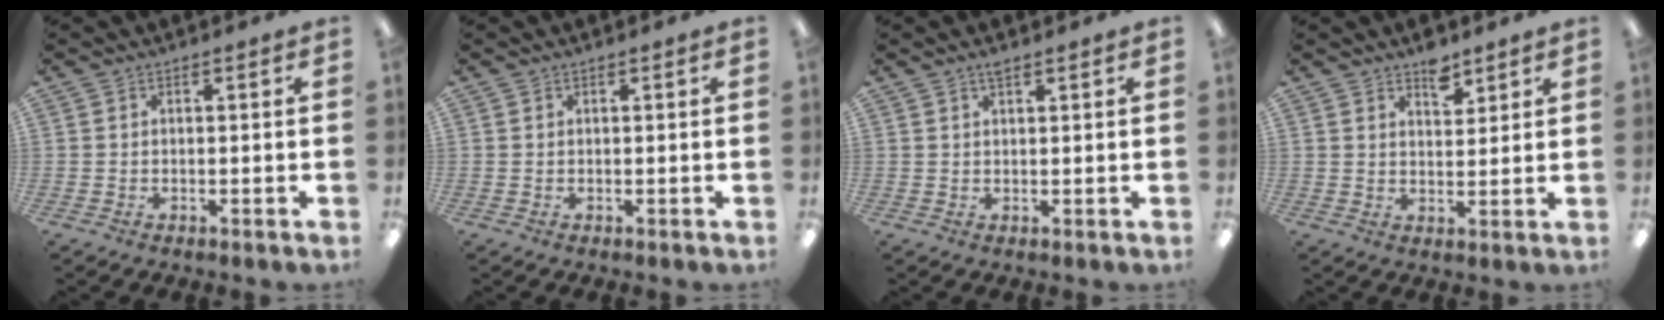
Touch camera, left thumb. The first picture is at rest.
{"total": 0.0}
{"total": 1.8, "force": [1.4, 0.4, 1.0], "torque": [-0.023, 0.002, 0.025]}
{"total": 5.4, "force": [4.2, 2.6, 2.2], "torque": [-0.013, -0.029, 0.070]}